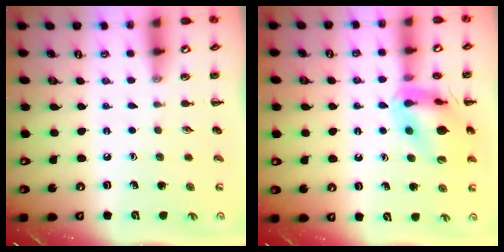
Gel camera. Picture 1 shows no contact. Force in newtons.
{"total": 14.2, "press": 14.1, "slide": 2.0}